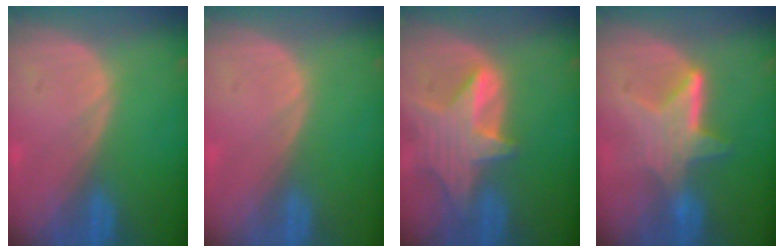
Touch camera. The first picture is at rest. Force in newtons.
{"total": 0.0}
{"total": 7.9, "press": 7.2, "slide": 3.2}
{"total": 6.6, "press": 5.9, "slide": 3.1}